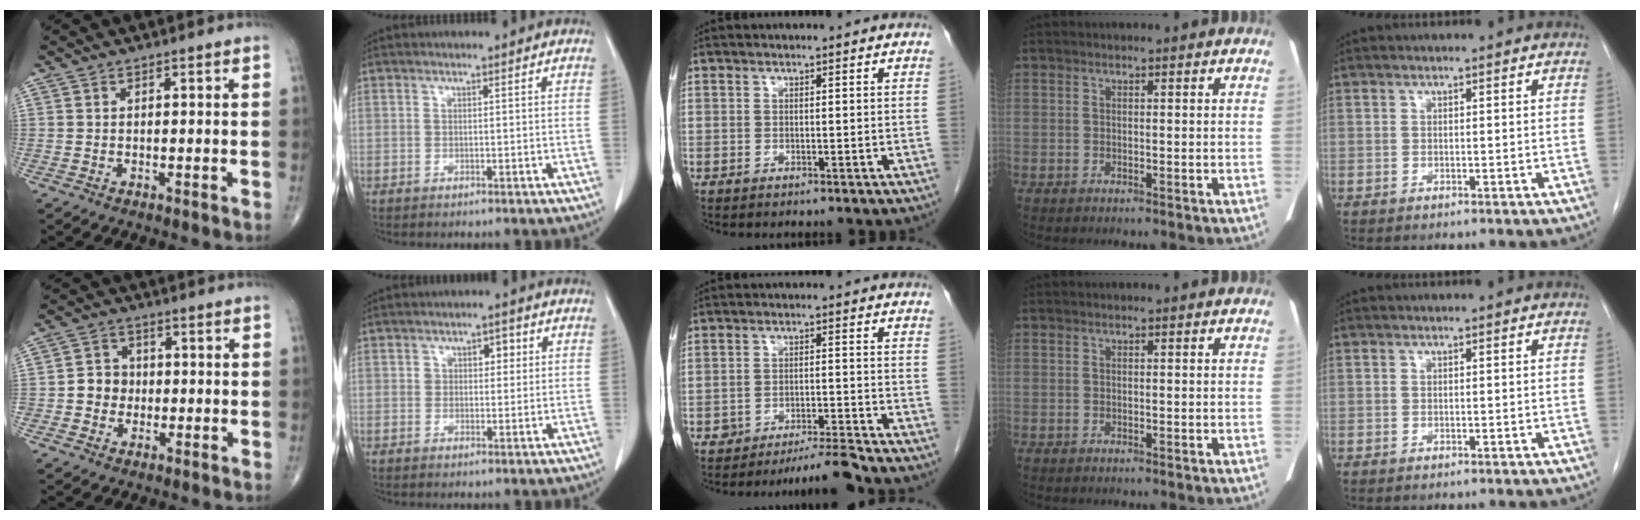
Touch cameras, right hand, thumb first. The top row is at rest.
{"thumb": {"total": 5.1, "force": [-0.7, 4.7, 2.0], "torque": [-0.008, 0.013, -0.020]}, "index": {"total": 3.2, "force": [1.0, 2.1, 2.2], "torque": [-0.028, 0.011, 0.015]}, "middle": {"total": 4.2, "force": [-4.0, -0.9, 1.0], "torque": [-0.016, -0.009, -0.066]}}